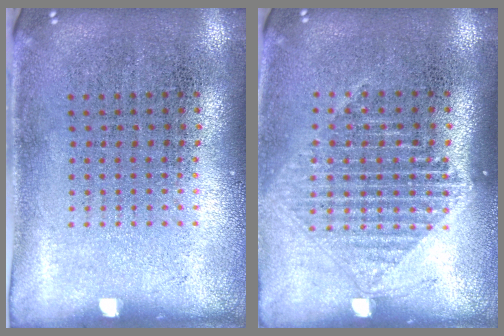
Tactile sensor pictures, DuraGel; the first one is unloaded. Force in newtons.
{"total": 1.4, "press": 1.3, "slide": 0.6}